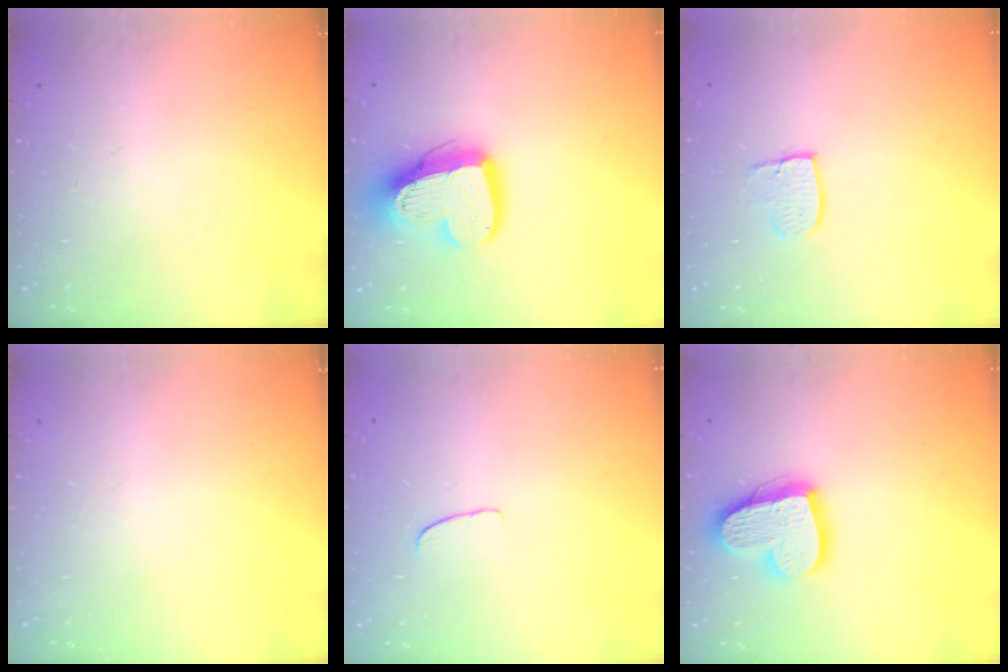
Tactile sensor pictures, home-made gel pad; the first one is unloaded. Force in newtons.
{"total": 15.6, "press": 15.5, "slide": 1.6}
{"total": 5.9, "press": 5.9, "slide": 0.3}
{"total": 0.0}
{"total": 5.0, "press": 4.9, "slide": 0.5}
{"total": 16.9, "press": 16.8, "slide": 1.6}